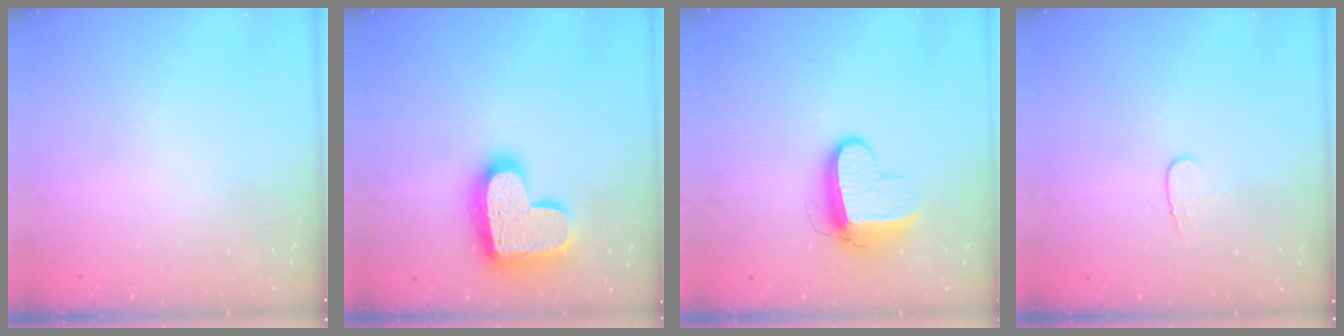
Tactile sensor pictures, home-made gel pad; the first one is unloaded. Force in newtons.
{"total": 19.5, "press": 19.5, "slide": 1.4}
{"total": 9.6, "press": 9.6, "slide": 0.9}
{"total": 3.8, "press": 3.8, "slide": 0.4}